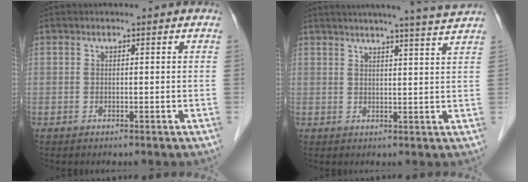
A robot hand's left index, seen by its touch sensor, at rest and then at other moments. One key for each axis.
{"total": 11.4, "fx": 10.2, "fy": -1.6, "fz": 4.7, "tx": -0.072, "ty": -0.012, "tz": 0.119}